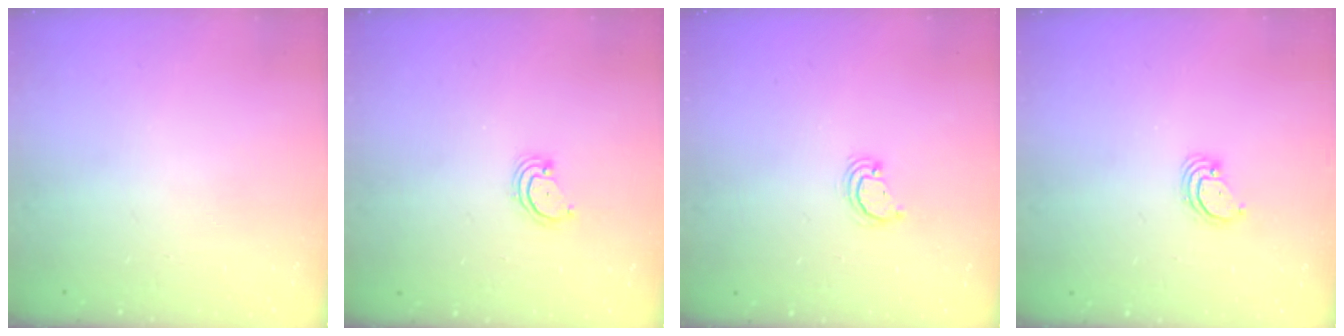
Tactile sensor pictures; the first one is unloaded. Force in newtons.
{"total": 2.5, "press": 2.5, "slide": 0.3}
{"total": 2.6, "press": 2.6, "slide": 0.3}
{"total": 2.9, "press": 2.9, "slide": 0.3}